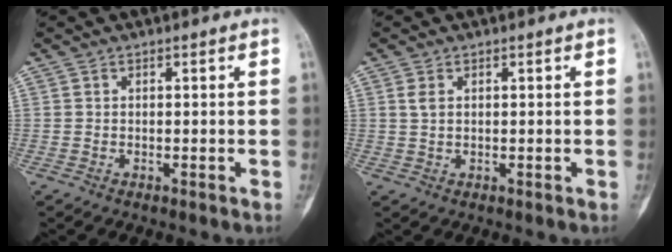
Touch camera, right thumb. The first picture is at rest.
{"total": 1.8, "force": [0.6, 1.0, 1.3], "torque": [-0.028, 0.002, 0.015]}